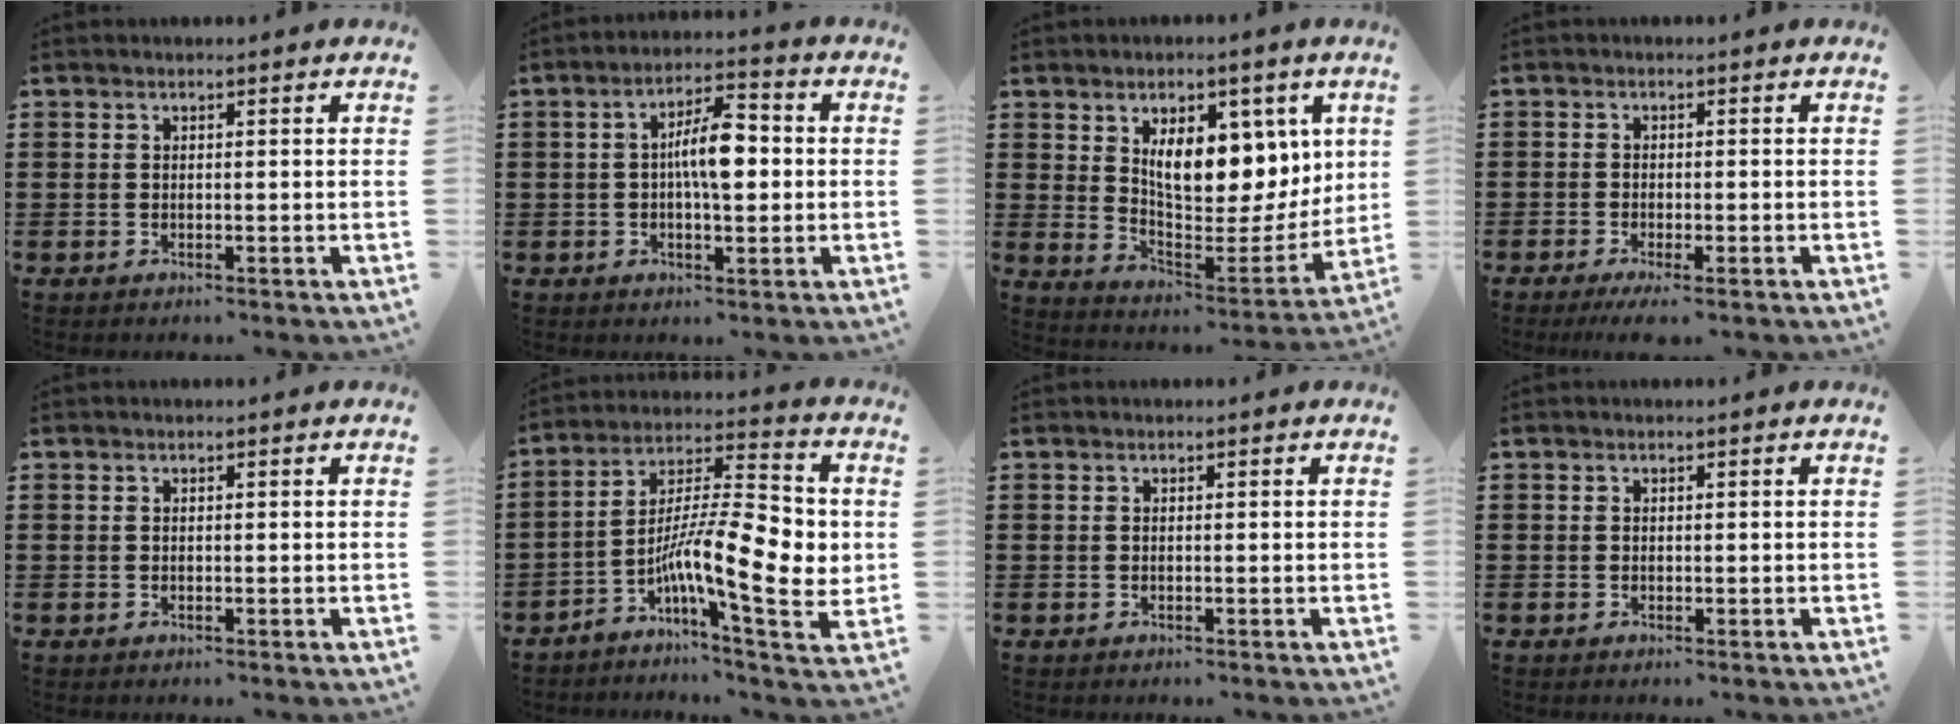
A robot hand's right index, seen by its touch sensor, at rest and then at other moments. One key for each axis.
{"total": 7.1, "fx": 0.2, "fy": 2.4, "fz": 6.7, "tx": -0.113, "ty": 0.006, "tz": -0.001}
{"total": 10.6, "fx": 4.8, "fy": 5.6, "fz": 7.6, "tx": -0.112, "ty": -0.030, "tz": 0.079}
{"total": 1.8, "fx": -1.6, "fy": 0.0, "fz": 0.8, "tx": -0.015, "ty": 0.001, "tz": -0.030}
{"total": 0.0}
{"total": 13.9, "fx": -2.0, "fy": 3.4, "fz": 13.3, "tx": -0.242, "ty": -0.025, "tz": -0.041}
{"total": 0.0}
{"total": 0.0}